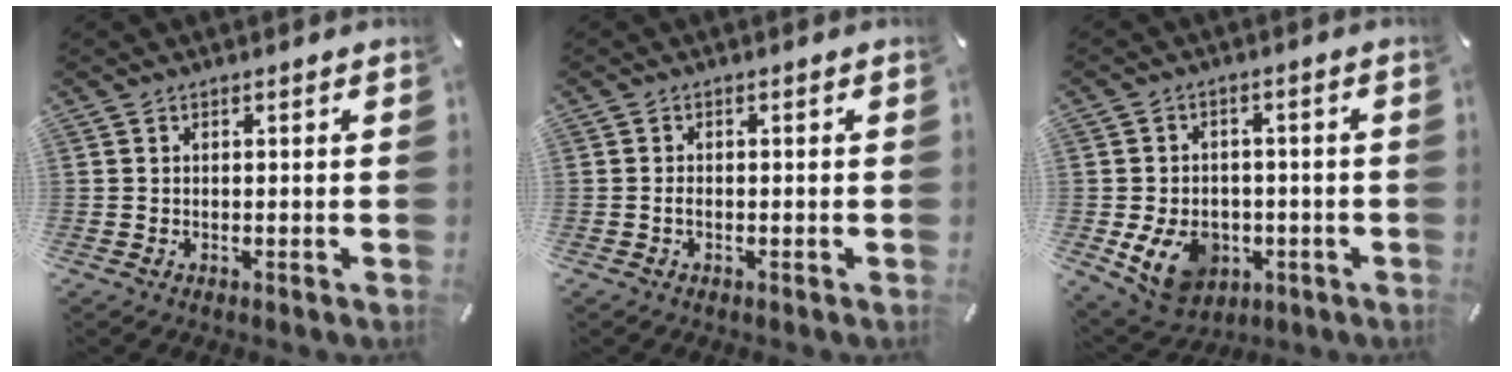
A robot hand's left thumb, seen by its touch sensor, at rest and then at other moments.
{"total": 1.1, "force": [-0.5, 0.6, 0.8], "torque": [-0.016, 0.001, -0.009]}
{"total": 10.9, "force": [-3.5, 8.5, 5.9], "torque": [-0.109, 0.011, -0.060]}